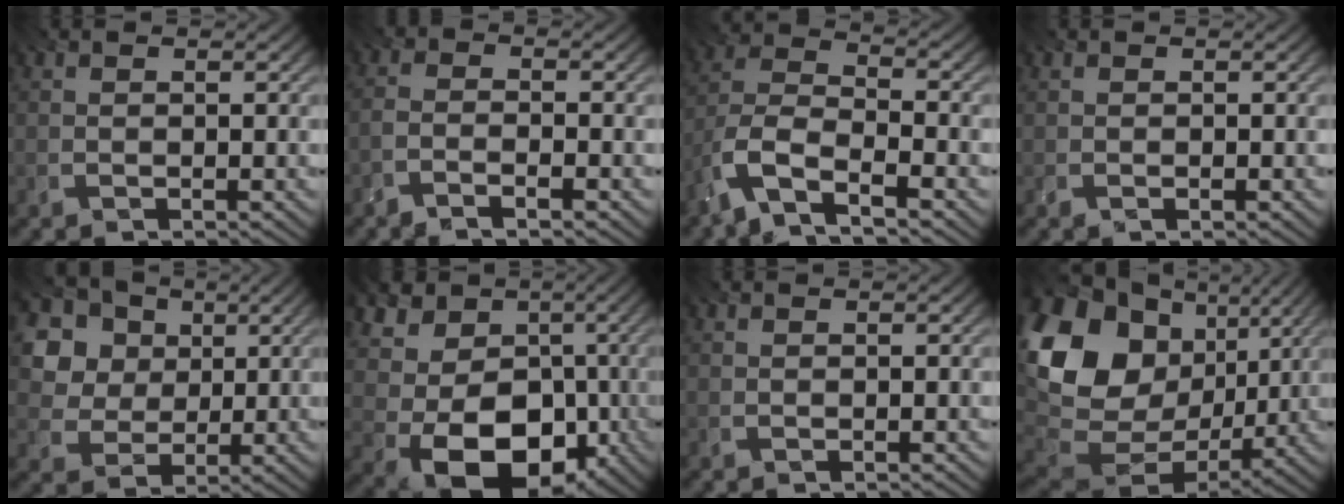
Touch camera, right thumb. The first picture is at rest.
{"total": 3.3, "force": [-3.1, 0.0, 1.1], "torque": [-0.019, -0.005, -0.073]}
{"total": 7.6, "force": [-5.9, 2.1, 4.4], "torque": [-0.092, -0.006, -0.138]}
{"total": 0.0}
{"total": 12.8, "force": [5.6, 9.8, 6.0], "torque": [-0.178, 0.020, 0.125]}
{"total": 16.3, "force": [-3.5, 12.6, 9.8], "torque": [-0.188, -0.026, -0.054]}
{"total": 0.0}
{"total": 19.7, "force": [4.0, 14.7, 12.5], "torque": [-0.294, 0.000, 0.088]}